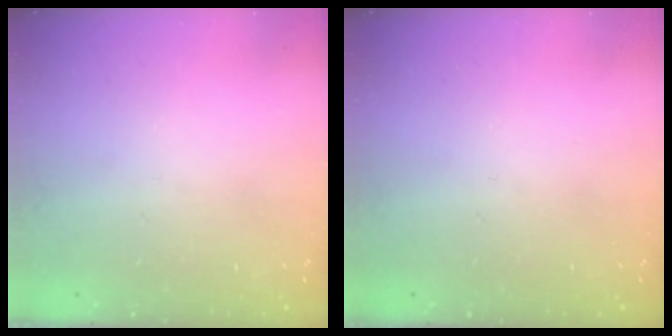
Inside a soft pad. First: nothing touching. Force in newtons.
{"total": 0.0}